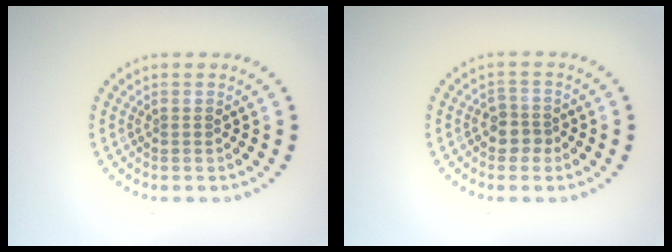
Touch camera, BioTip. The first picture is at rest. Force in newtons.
{"total": 2.0, "press": 1.7, "slide": 1.0}